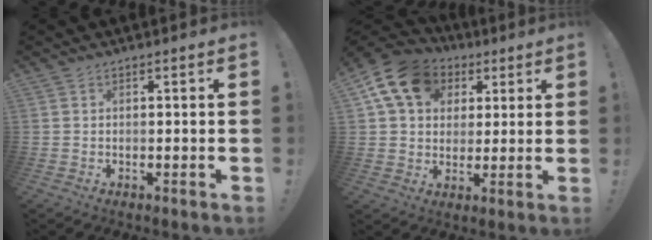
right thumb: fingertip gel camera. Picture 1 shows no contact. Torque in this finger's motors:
{"motor_torque": [0.62, 1.68, 0.56, -0.26, 0.09]}